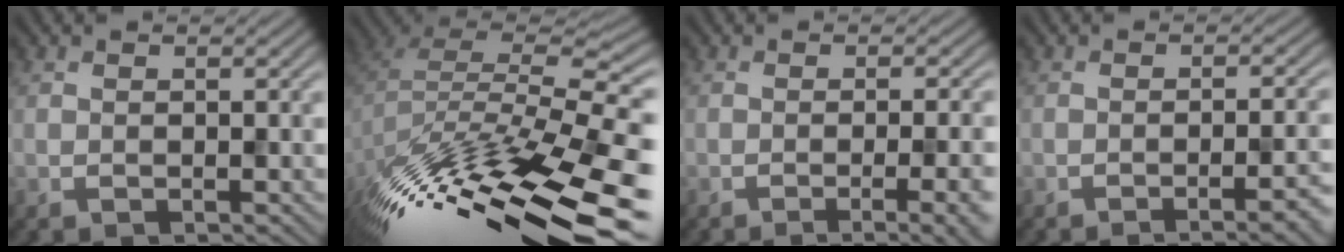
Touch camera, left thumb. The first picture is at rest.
{"total": 16.3, "force": [-10.1, 7.4, 10.5], "torque": [-0.188, -0.003, -0.142]}
{"total": 7.3, "force": [-3.0, 2.2, 6.3], "torque": [-0.064, 0.004, -0.028]}
{"total": 6.3, "force": [-3.2, 1.4, 5.2], "torque": [-0.062, 0.003, -0.036]}